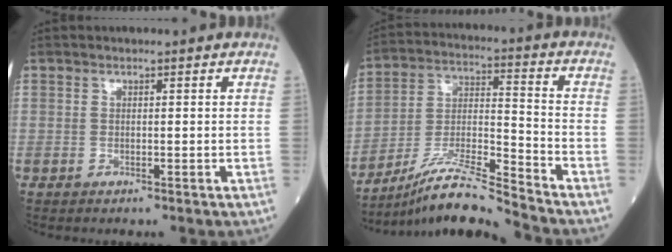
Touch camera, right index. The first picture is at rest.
{"total": 11.2, "force": [-10.1, -1.7, 4.5], "torque": [-0.087, -0.002, -0.190]}